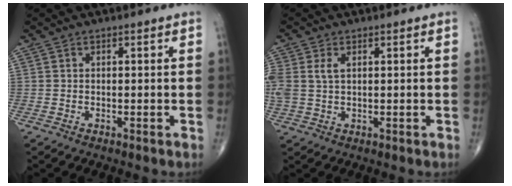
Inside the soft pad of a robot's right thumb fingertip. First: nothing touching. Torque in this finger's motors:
{"motor_torque": [0.11, 0.11, 0.54, 0.23, 0.19]}